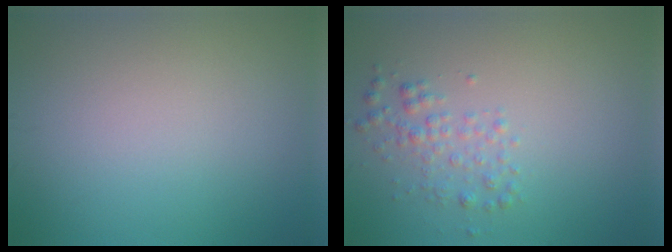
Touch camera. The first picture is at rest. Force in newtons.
{"total": 1.9, "press": 1.9, "slide": 0.1}